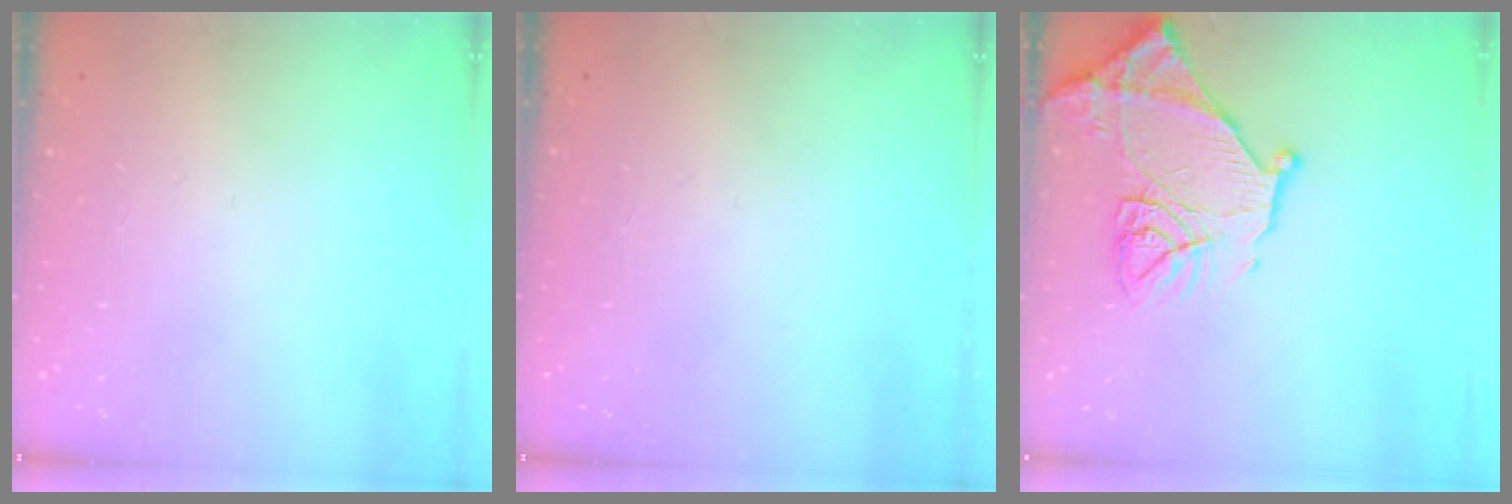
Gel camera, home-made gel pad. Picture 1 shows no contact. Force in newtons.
{"total": 0.0}
{"total": 14.6, "press": 14.6, "slide": 1.0}